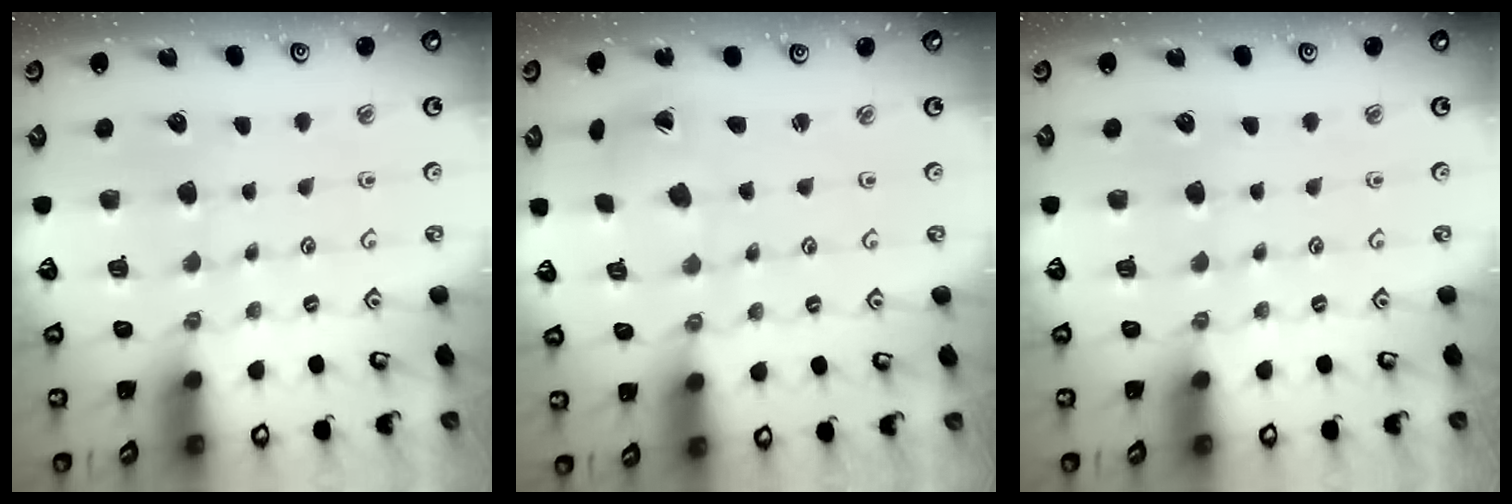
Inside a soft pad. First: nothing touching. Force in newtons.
{"total": 0.7, "press": 0.7, "slide": 0.1}
{"total": 0.0}